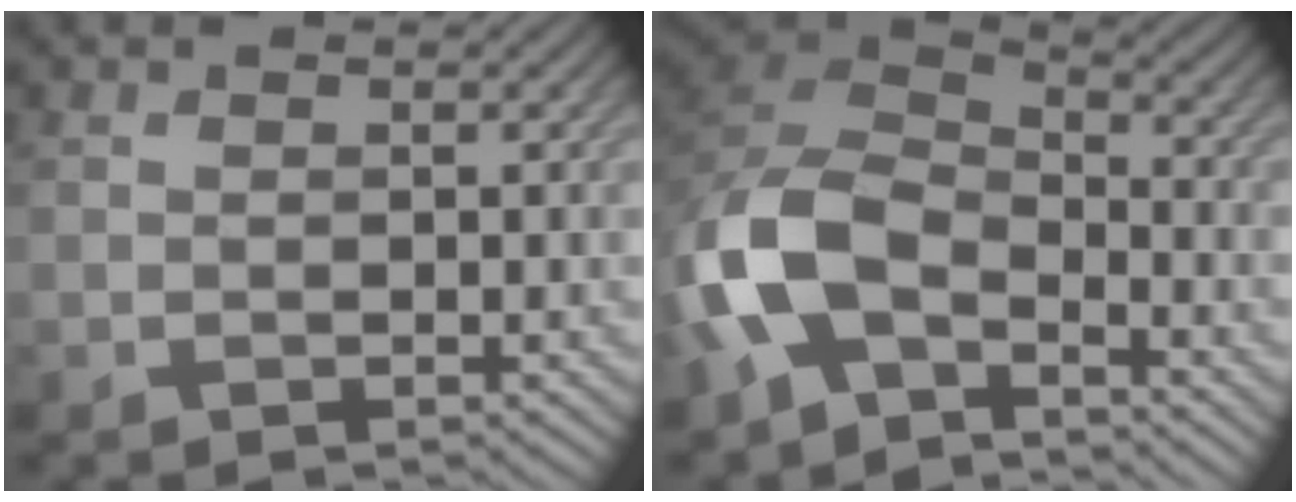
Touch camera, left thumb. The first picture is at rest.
{"total": 11.1, "force": [-5.4, 6.1, 7.5], "torque": [-0.171, -0.004, -0.123]}